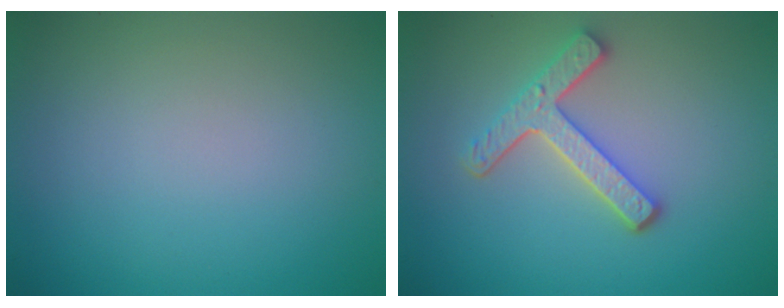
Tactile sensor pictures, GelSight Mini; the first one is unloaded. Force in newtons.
{"total": 3.7, "press": 3.0, "slide": 2.1}